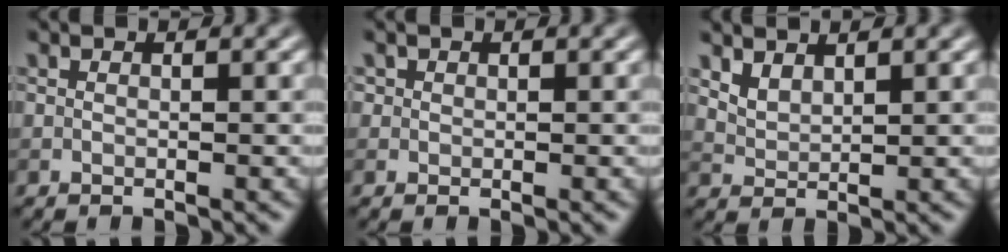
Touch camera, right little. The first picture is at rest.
{"total": 0.7, "force": [0.2, 0.7, 0.1], "torque": [0.006, -0.002, 0.001]}
{"total": 2.1, "force": [1.8, 0.9, 0.8], "torque": [-0.023, -0.001, 0.042]}